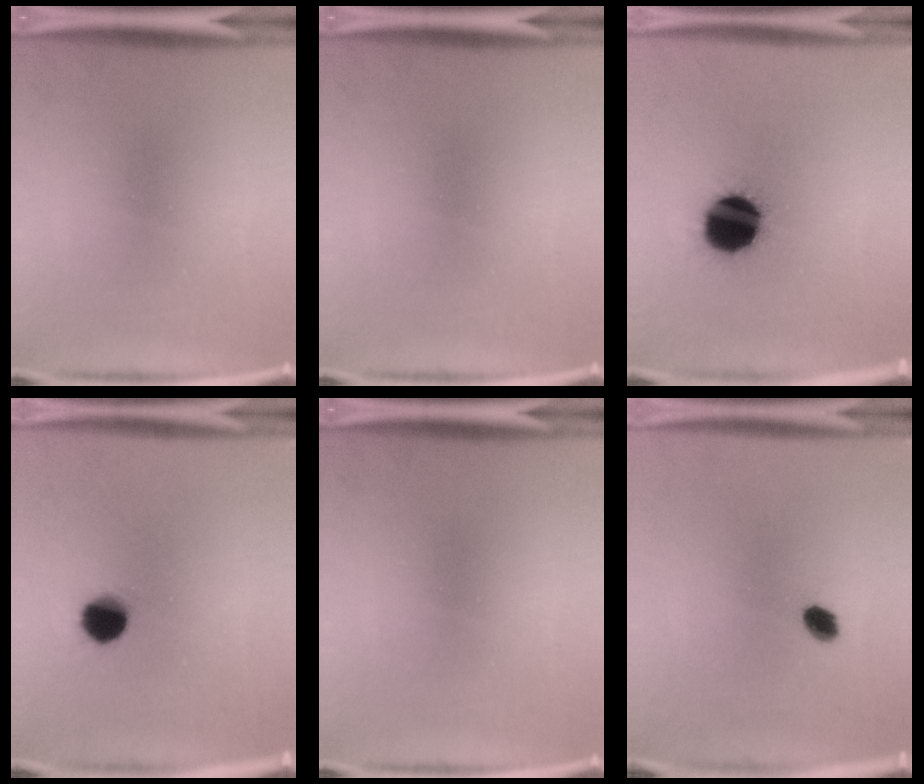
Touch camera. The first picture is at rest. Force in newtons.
{"total": 0.0}
{"total": 17.1}
{"total": 6.6}
{"total": 0.0}
{"total": 2.9}